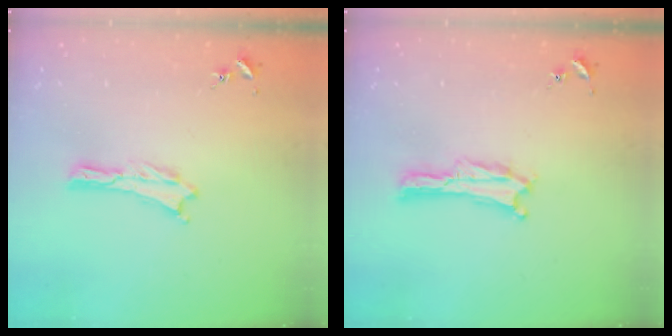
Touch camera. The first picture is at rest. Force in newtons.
{"total": 0.0}